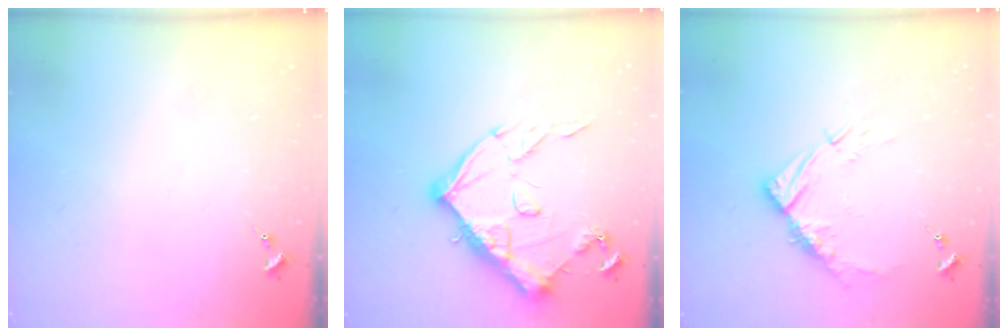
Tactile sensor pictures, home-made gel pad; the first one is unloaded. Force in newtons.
{"total": 15.4, "press": 15.4, "slide": 0.9}
{"total": 10.7, "press": 10.7, "slide": 0.9}